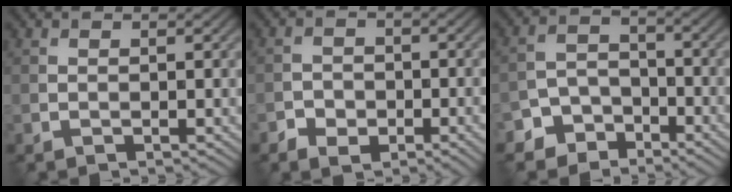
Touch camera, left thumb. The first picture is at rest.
{"total": 5.2, "force": [-2.7, 3.4, 2.8], "torque": [-0.039, 0.001, -0.046]}
{"total": 5.2, "force": [-4.1, 3.0, 1.2], "torque": [-0.022, 0.001, -0.088]}